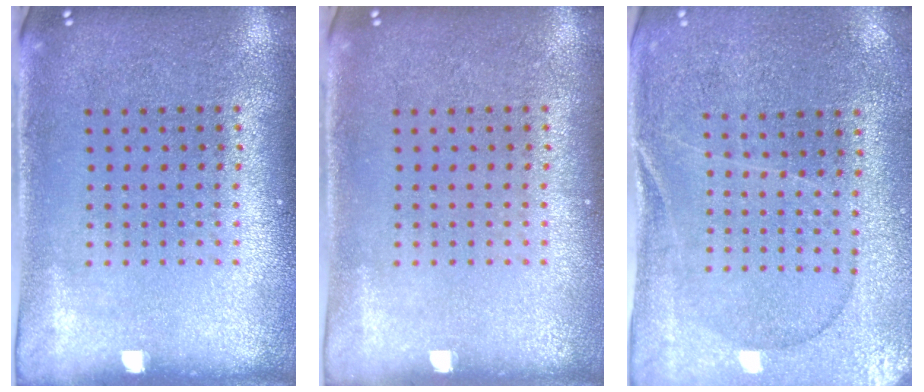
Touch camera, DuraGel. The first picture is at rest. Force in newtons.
{"total": 0.0}
{"total": 0.6, "press": 0.5, "slide": 0.3}